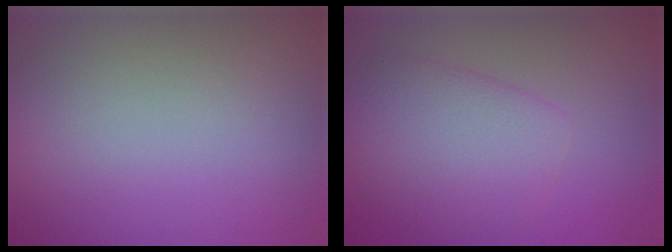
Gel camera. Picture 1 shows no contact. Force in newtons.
{"total": 4.4, "press": 4.4, "slide": 0.1}